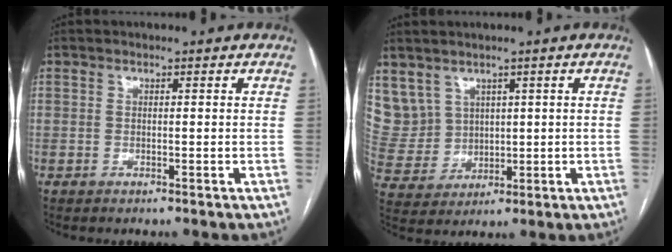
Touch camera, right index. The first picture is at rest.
{"total": 9.3, "force": [4.4, 8.0, 1.7], "torque": [-0.059, 0.041, 0.116]}